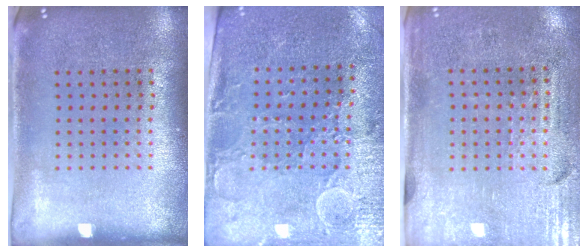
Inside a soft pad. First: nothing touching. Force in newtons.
{"total": 3.0, "press": 2.7, "slide": 1.3}
{"total": 3.4, "press": 3.1, "slide": 1.4}